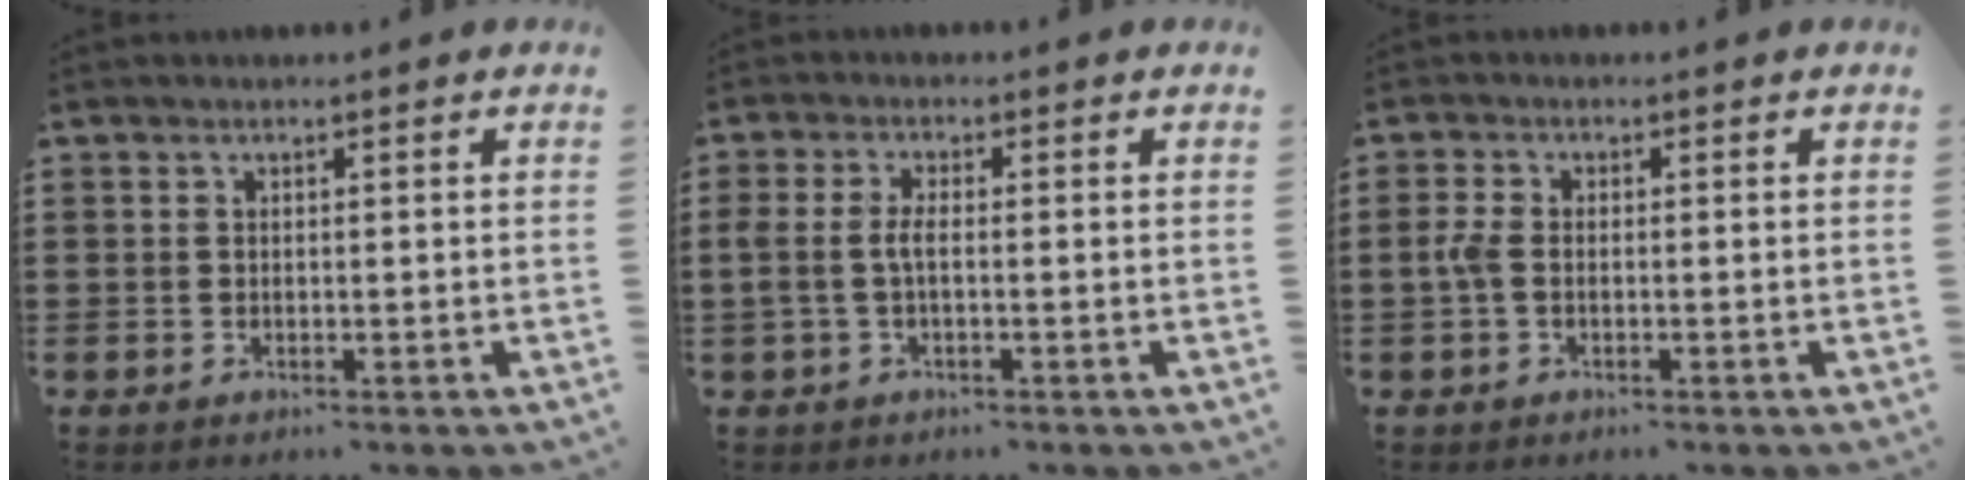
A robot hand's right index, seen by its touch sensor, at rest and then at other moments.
{"total": 2.8, "force": [-0.6, 1.0, 2.6], "torque": [-0.071, -0.005, -0.018]}
{"total": 2.3, "force": [-0.5, 1.2, 1.8], "torque": [-0.052, -0.002, -0.015]}